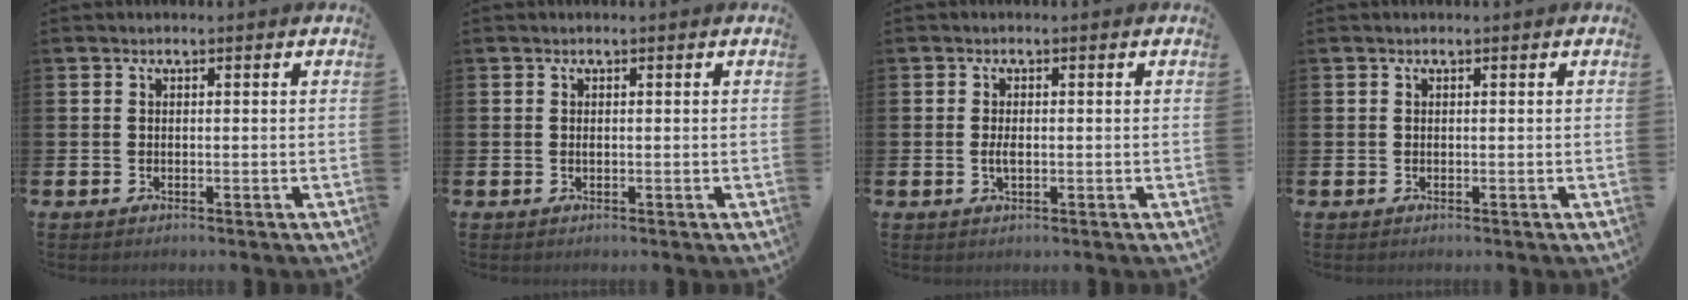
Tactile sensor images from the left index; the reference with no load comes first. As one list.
[{"total": 0.0}, {"total": 1.7, "force": [-0.2, 0.7, 1.5], "torque": [-0.028, 0.001, -0.005]}, {"total": 0.0}]